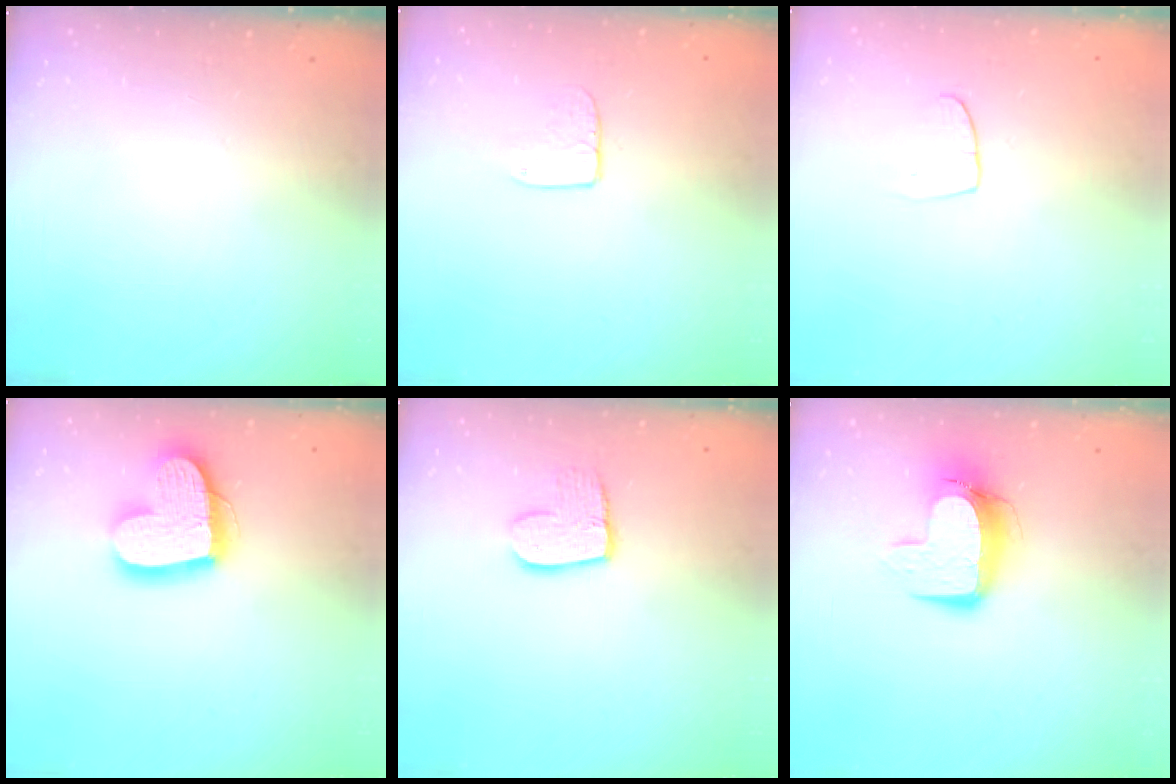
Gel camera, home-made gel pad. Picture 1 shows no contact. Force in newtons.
{"total": 5.4, "press": 5.4, "slide": 0.4}
{"total": 5.8, "press": 5.7, "slide": 0.4}
{"total": 18.1, "press": 18.0, "slide": 1.8}
{"total": 9.8, "press": 9.8, "slide": 0.7}
{"total": 11.0, "press": 10.9, "slide": 1.1}